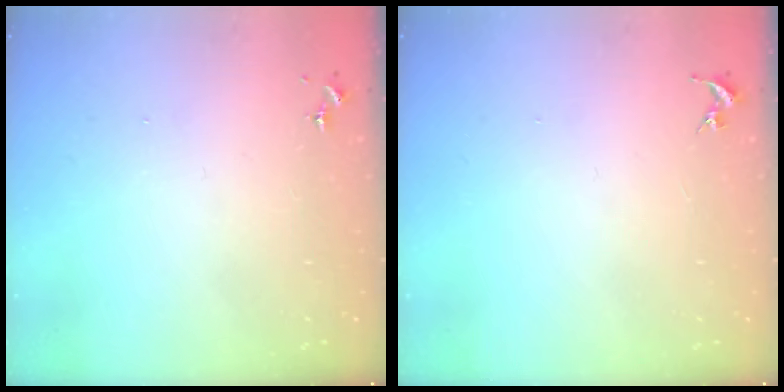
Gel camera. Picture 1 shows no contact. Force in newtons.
{"total": 0.0}